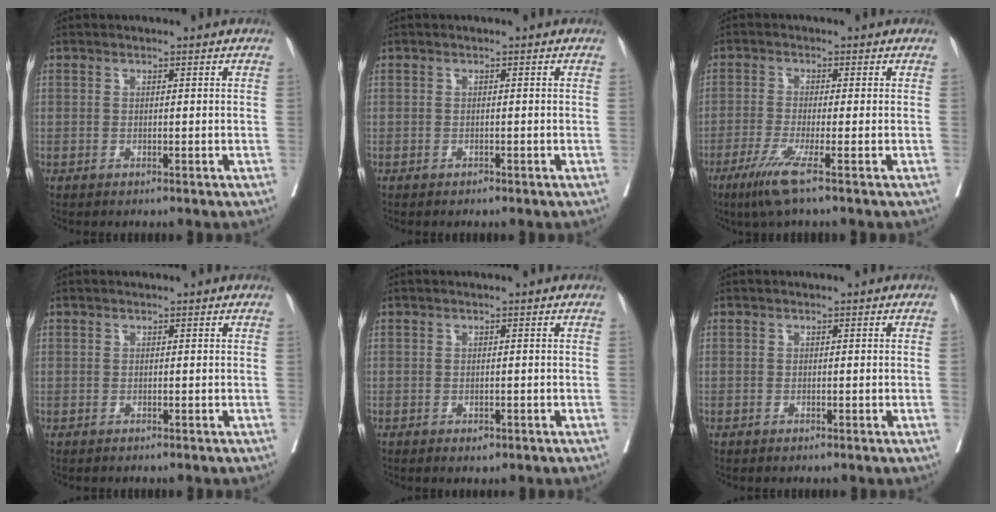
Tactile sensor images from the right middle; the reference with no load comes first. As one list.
[{"total": 0.0}, {"total": 5.5, "force": [-3.2, -0.7, 4.4], "torque": [-0.087, -0.019, -0.067]}, {"total": 0.0}, {"total": 0.8, "force": [-0.4, 0.5, 0.5], "torque": [-0.007, 0.000, -0.003]}, {"total": 0.0}]